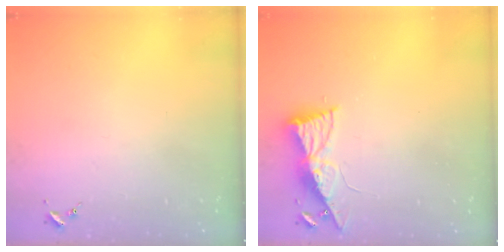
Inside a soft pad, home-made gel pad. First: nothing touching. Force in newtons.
{"total": 8.3, "press": 8.3, "slide": 0.7}